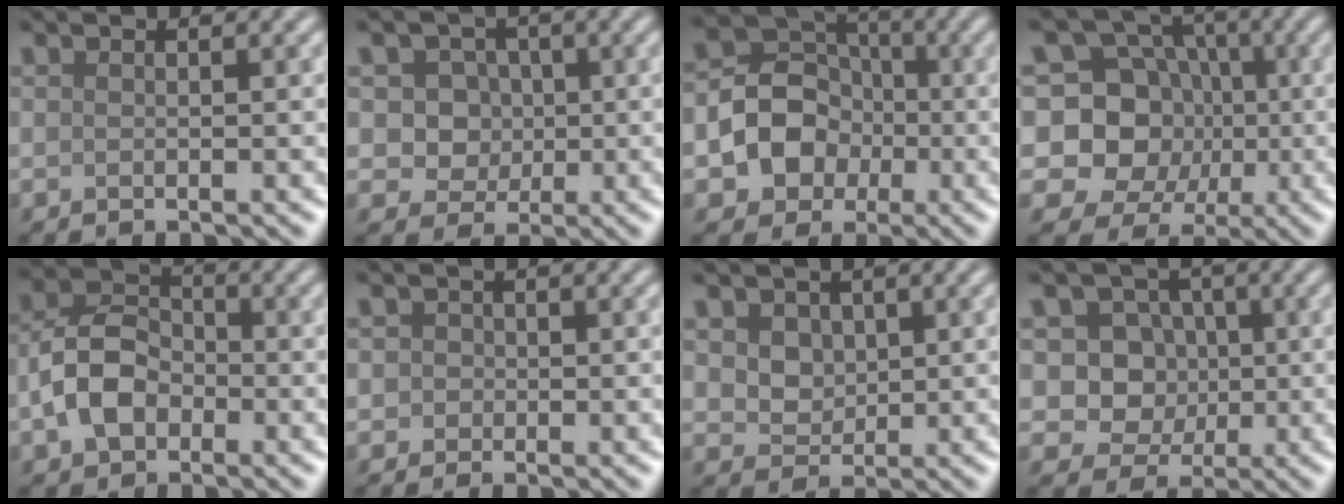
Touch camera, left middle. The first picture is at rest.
{"total": 6.2, "force": [1.8, 5.4, 2.6], "torque": [-0.026, 0.028, 0.010]}
{"total": 6.0, "force": [-1.1, 5.3, 2.6], "torque": [-0.019, 0.004, -0.039]}
{"total": 11.5, "force": [0.7, 10.5, 4.6], "torque": [-0.105, 0.044, -0.019]}
{"total": 5.4, "force": [-1.5, 3.9, 3.4], "torque": [-0.075, 0.008, -0.035]}
{"total": 2.6, "force": [0.7, 2.4, 0.8], "torque": [0.016, 0.020, -0.017]}
{"total": 5.0, "force": [2.3, 3.8, 2.4], "torque": [-0.049, 0.015, 0.033]}
{"total": 8.2, "force": [2.0, 7.4, 3.0], "torque": [-0.059, 0.029, 0.025]}